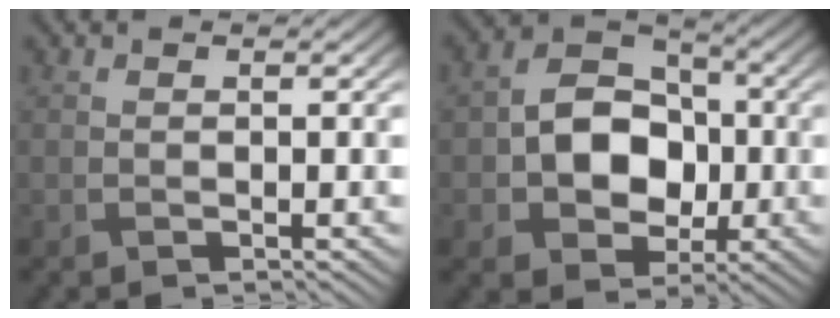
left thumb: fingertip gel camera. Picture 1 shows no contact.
{"total": 9.1, "force": [-1.0, 6.9, 5.7], "torque": [-0.108, 0.002, -0.033]}